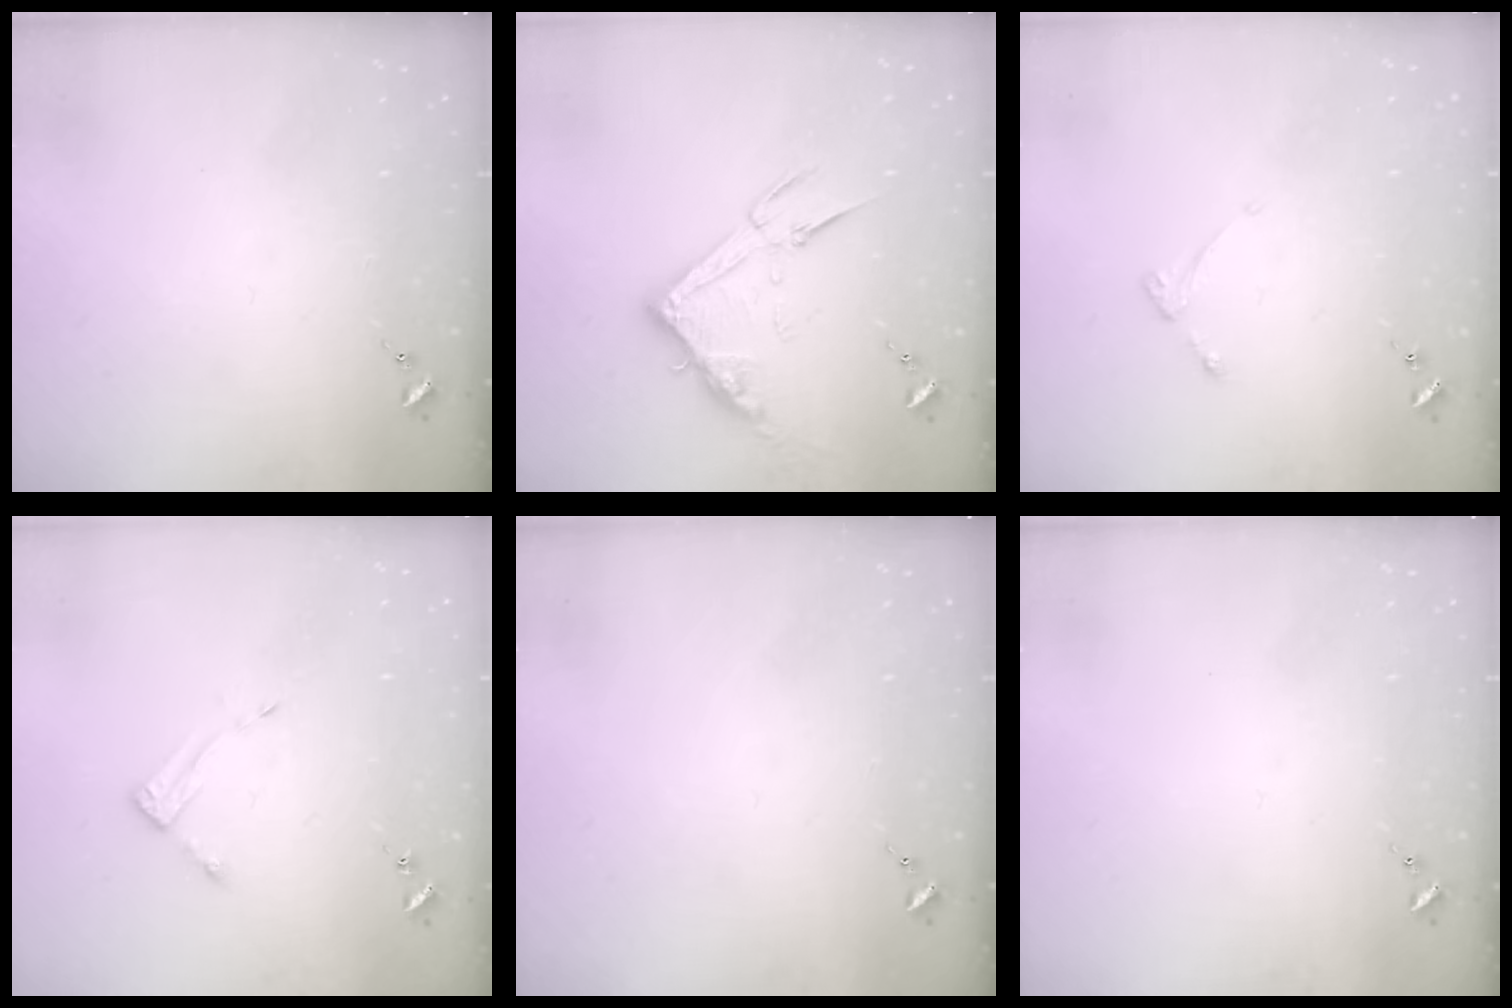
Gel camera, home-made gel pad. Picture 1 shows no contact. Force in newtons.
{"total": 13.9, "press": 13.8, "slide": 0.9}
{"total": 2.6, "press": 2.6, "slide": 0.5}
{"total": 3.3, "press": 3.3, "slide": 0.3}
{"total": 0.0}
{"total": 0.0}